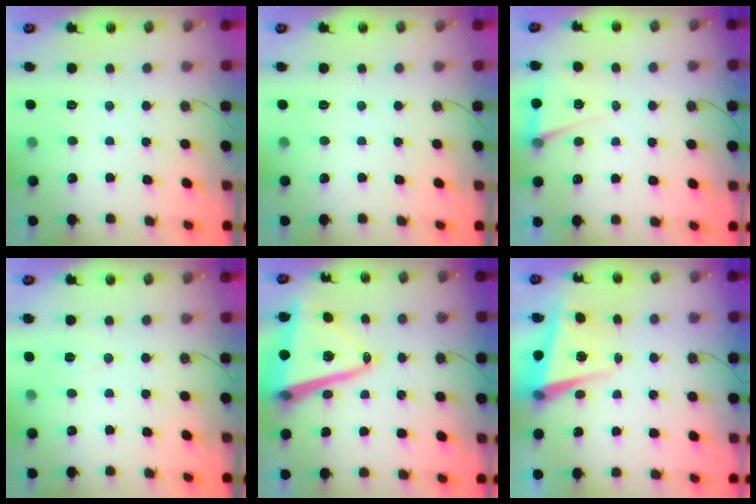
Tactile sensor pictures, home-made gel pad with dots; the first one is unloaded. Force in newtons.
{"total": 0.0}
{"total": 6.1, "press": 4.1, "slide": 4.5}
{"total": 5.6, "press": 3.3, "slide": 4.6}
{"total": 16.1, "press": 15.8, "slide": 3.2}
{"total": 4.9, "press": 4.8, "slide": 1.2}